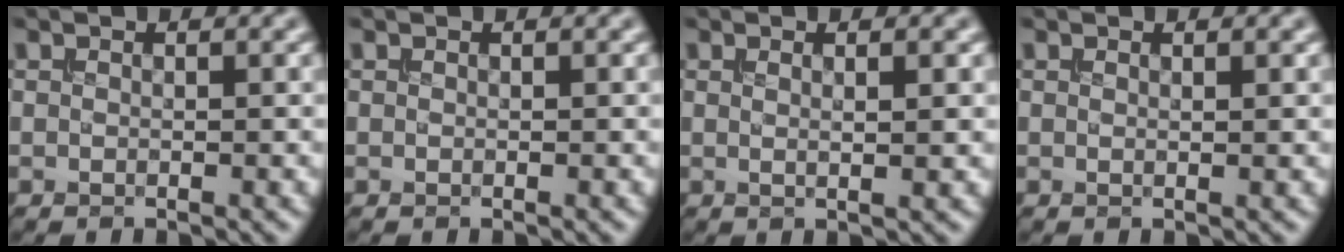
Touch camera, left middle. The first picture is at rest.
{"total": 0.0}
{"total": 2.6, "force": [0.8, 0.8, 2.3], "torque": [-0.024, 0.004, -0.004]}
{"total": 0.9, "force": [0.4, 0.3, 0.7], "torque": [-0.004, 0.003, 0.001]}